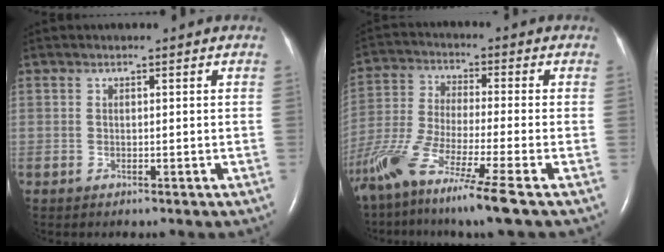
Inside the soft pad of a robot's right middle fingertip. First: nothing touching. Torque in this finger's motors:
{"motor_torque": [1.14, -1.00, 0.25, 0.17]}